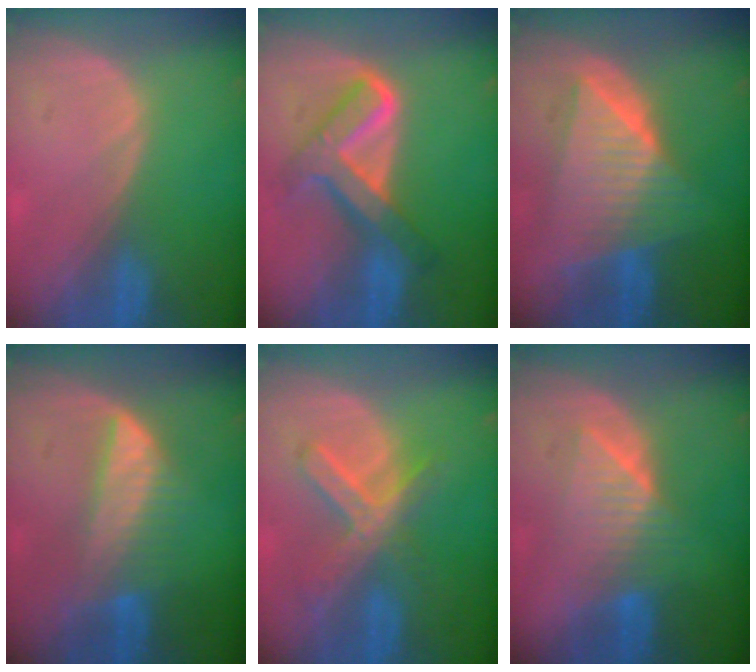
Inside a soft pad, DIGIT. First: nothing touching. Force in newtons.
{"total": 8.0, "press": 8.0, "slide": 0.6}
{"total": 10.0, "press": 9.9, "slide": 0.7}
{"total": 6.3, "press": 6.3, "slide": 0.2}
{"total": 7.3, "press": 6.3, "slide": 3.7}
{"total": 6.4, "press": 6.3, "slide": 0.3}